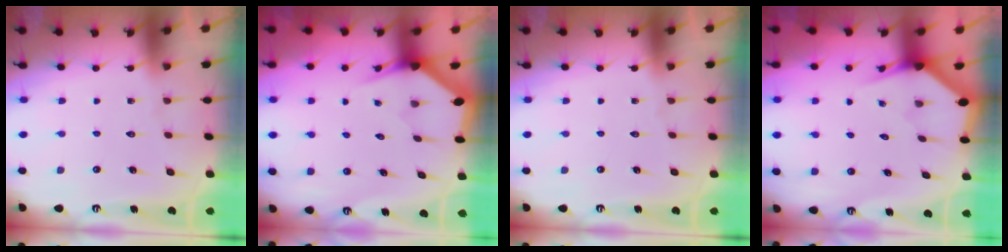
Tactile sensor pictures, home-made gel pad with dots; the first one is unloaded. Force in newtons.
{"total": 3.0, "press": 3.0, "slide": 0.1}
{"total": 0.0}
{"total": 2.8, "press": 2.8, "slide": 0.2}